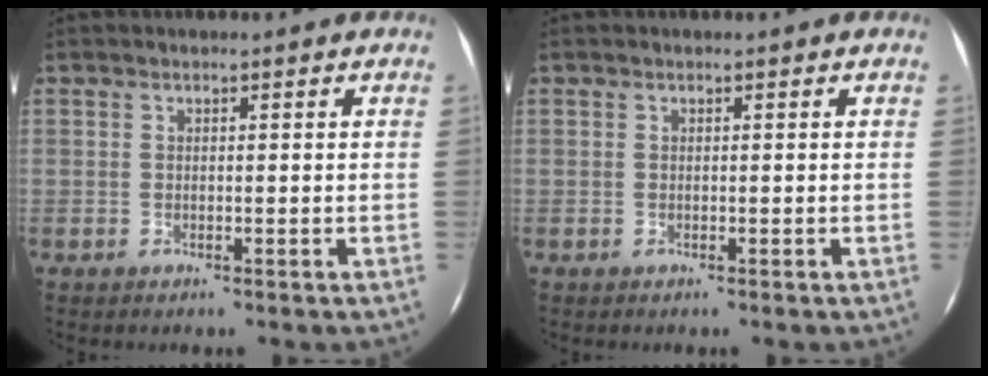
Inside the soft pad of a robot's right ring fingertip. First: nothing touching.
{"total": 0.0}